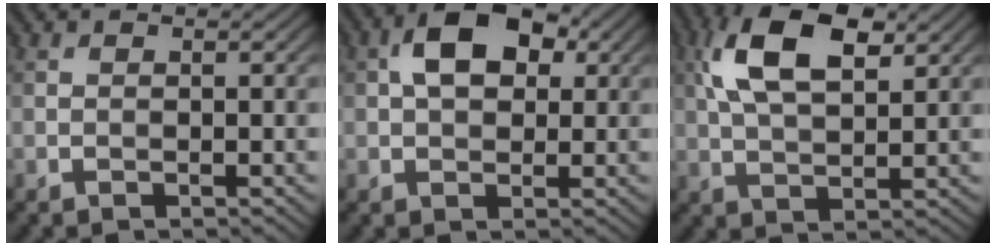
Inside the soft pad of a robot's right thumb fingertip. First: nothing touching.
{"total": 7.2, "force": [2.0, 4.5, 5.2], "torque": [-0.090, 0.013, 0.025]}
{"total": 10.4, "force": [4.1, 4.8, 8.3], "torque": [-0.180, 0.019, 0.075]}